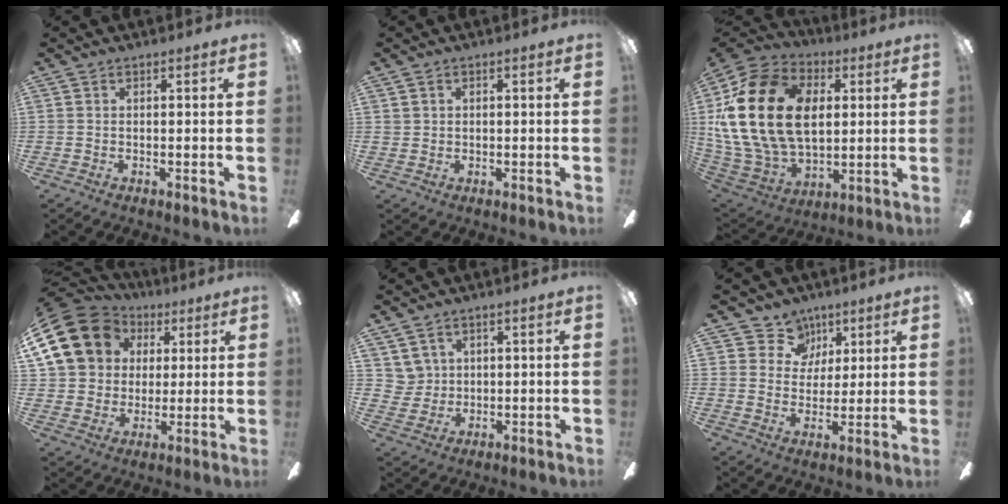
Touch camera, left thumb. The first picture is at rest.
{"total": 0.8, "force": [0.4, 0.7, 0.0], "torque": [-0.001, 0.003, 0.007]}
{"total": 25.8, "force": [3.9, 18.2, 17.8], "torque": [-0.394, 0.000, 0.074]}
{"total": 18.4, "force": [6.5, 15.5, 7.6], "torque": [-0.165, -0.020, 0.128]}
{"total": 4.2, "force": [2.3, 3.4, -0.1], "torque": [-0.008, -0.001, 0.044]}
{"total": 7.6, "force": [4.3, 6.2, 0.6], "torque": [-0.024, -0.021, 0.081]}